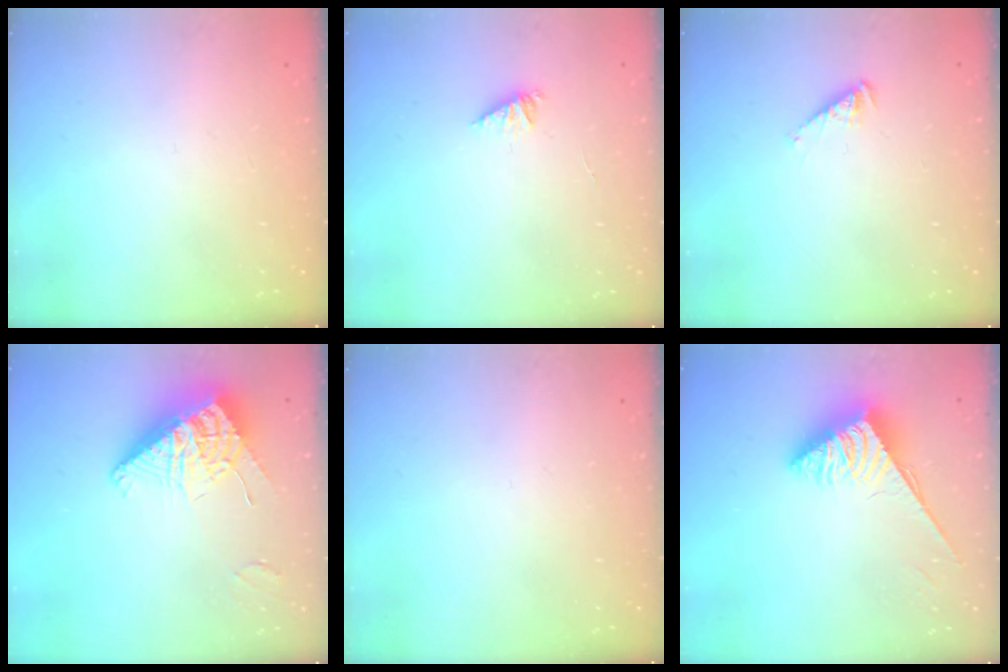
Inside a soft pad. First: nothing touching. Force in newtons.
{"total": 2.1, "press": 2.0, "slide": 0.4}
{"total": 1.5, "press": 1.5, "slide": 0.3}
{"total": 11.6, "press": 11.5, "slide": 1.5}
{"total": 0.0}
{"total": 3.8, "press": 3.8, "slide": 0.6}